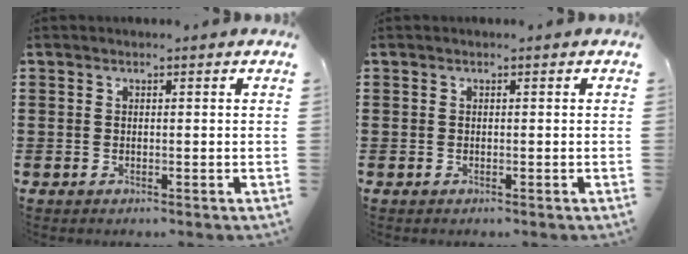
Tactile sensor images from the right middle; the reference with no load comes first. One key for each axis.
{"total": 0.0}